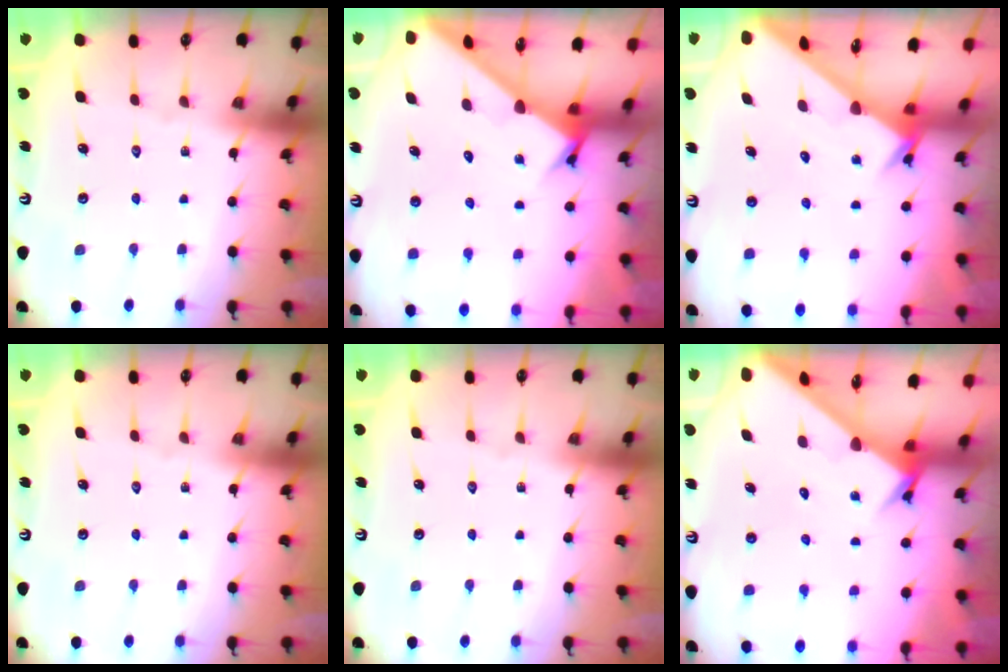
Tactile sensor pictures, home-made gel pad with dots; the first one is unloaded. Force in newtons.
{"total": 2.6, "press": 2.6, "slide": 0.2}
{"total": 2.5, "press": 2.5, "slide": 0.2}
{"total": 0.0}
{"total": 0.0}
{"total": 2.7, "press": 2.7, "slide": 0.3}